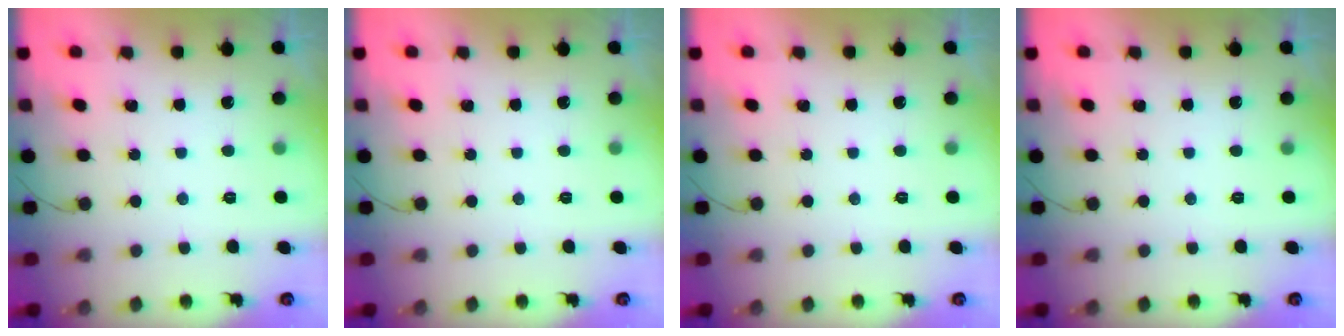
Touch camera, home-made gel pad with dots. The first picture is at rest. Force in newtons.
{"total": 0.0}
{"total": 0.0}
{"total": 0.0}